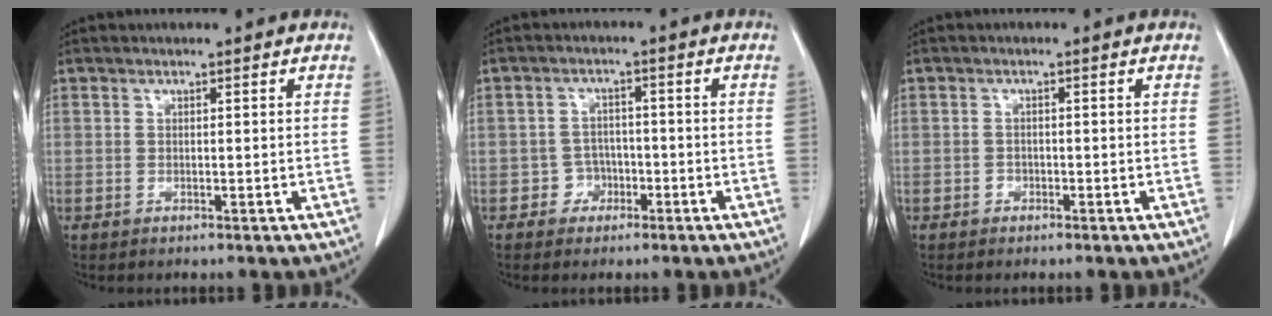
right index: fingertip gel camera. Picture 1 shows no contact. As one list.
[{"total": 3.0, "force": [-1.5, 2.6, 0.3], "torque": [0.004, 0.015, -0.026]}, {"total": 1.0, "force": [-0.6, 0.7, 0.2], "torque": [-0.002, 0.004, -0.012]}]